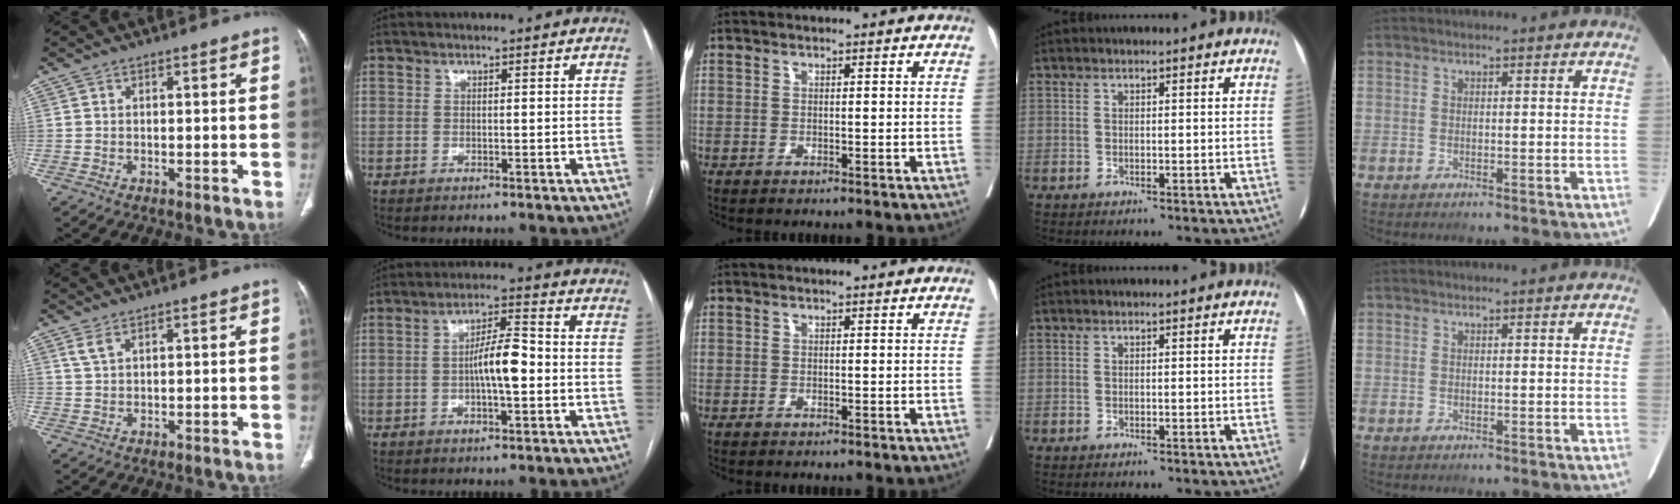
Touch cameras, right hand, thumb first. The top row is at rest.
{"thumb": {"total": 1.9, "force": [1.2, 0.6, 1.3], "torque": [-0.033, 0.004, 0.034]}, "index": {"total": 7.1, "force": [-1.0, 1.6, 6.9], "torque": [-0.124, 0.013, -0.020]}}